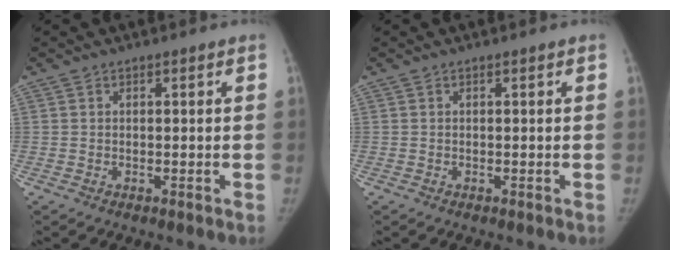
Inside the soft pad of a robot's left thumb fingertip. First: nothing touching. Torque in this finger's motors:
{"motor_torque": [-0.01, 0.01, 0.14, -0.14, 0.00]}